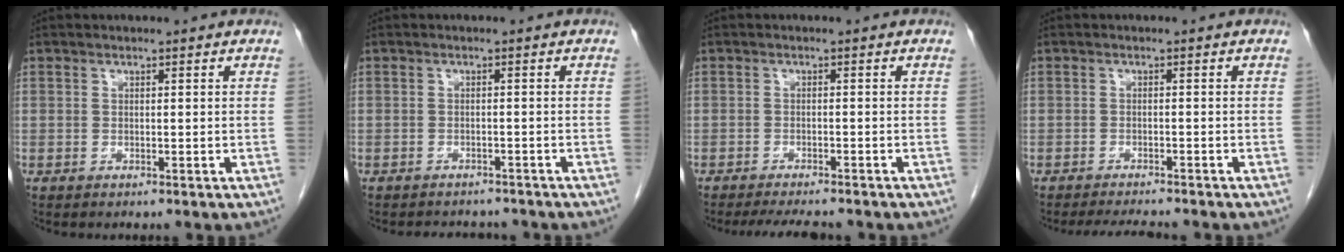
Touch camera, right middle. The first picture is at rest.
{"total": 5.3, "force": [-5.0, 1.8, 0.8], "torque": [-0.009, 0.001, -0.060]}
{"total": 6.6, "force": [-5.9, 1.1, 2.7], "torque": [-0.036, -0.011, -0.087]}
{"total": 5.0, "force": [-4.8, 0.3, 1.5], "torque": [-0.020, -0.011, -0.073]}